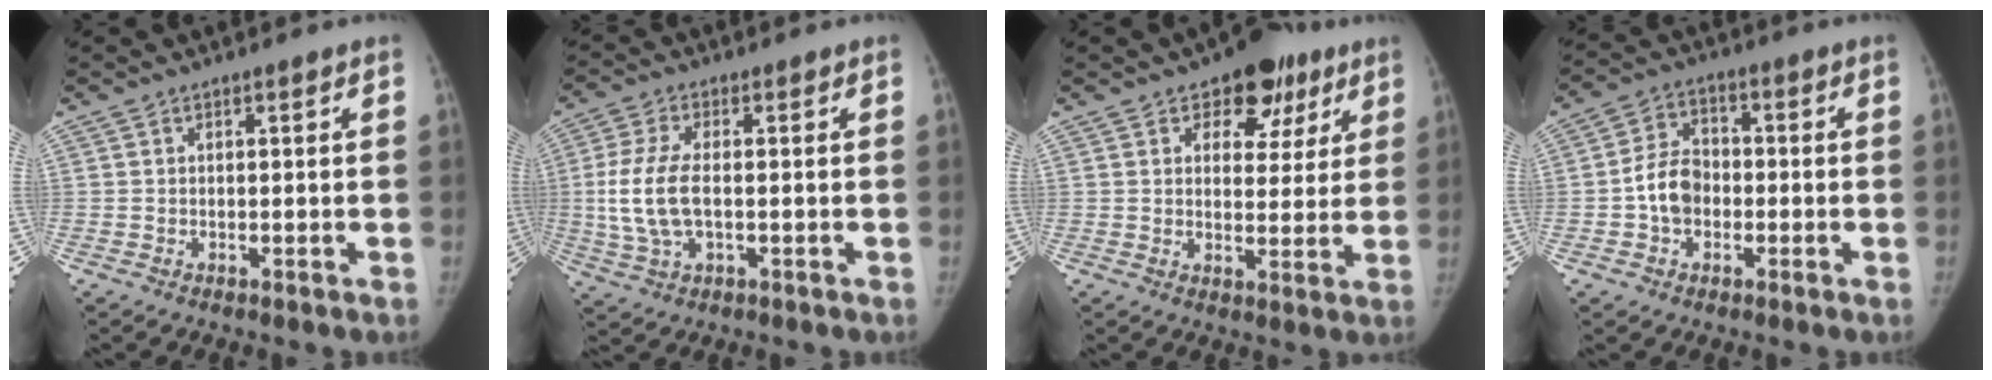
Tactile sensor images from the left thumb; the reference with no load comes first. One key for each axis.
{"total": 9.8, "fx": -0.4, "fy": 5.0, "fz": 8.4, "tx": -0.189, "ty": 0.004, "tz": -0.007}
{"total": 10.9, "fx": 5.9, "fy": 7.0, "fz": 5.9, "tx": -0.022, "ty": -0.018, "tz": 0.077}
{"total": 7.7, "fx": -1.4, "fy": 6.0, "fz": 4.7, "tx": -0.060, "ty": 0.026, "tz": -0.033}